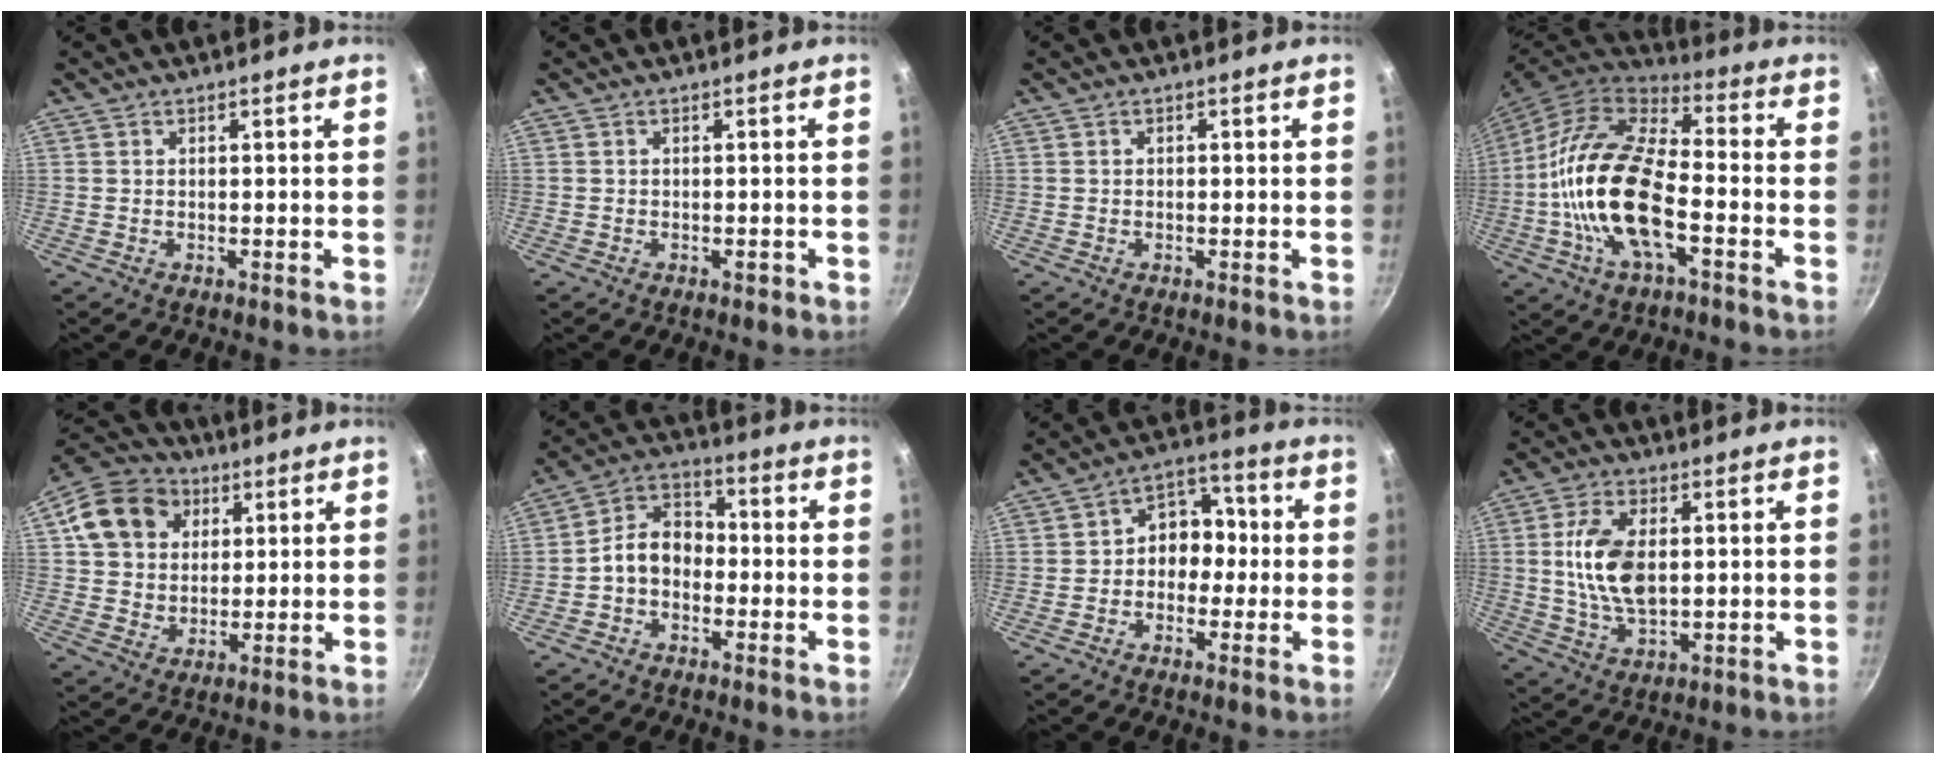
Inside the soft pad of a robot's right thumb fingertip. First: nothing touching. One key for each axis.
{"total": 0.7, "fx": -0.4, "fy": 0.4, "fz": 0.4, "tx": -0.001, "ty": 0.003, "tz": -0.007}
{"total": 0.0}
{"total": 20.0, "fx": -4.3, "fy": 9.0, "fz": 17.3, "tx": -0.344, "ty": 0.029, "tz": -0.082}
{"total": 14.1, "fx": 4.3, "fy": 11.7, "fz": 6.6, "tx": -0.098, "ty": 0.004, "tz": 0.071}
{"total": 8.8, "fx": -1.7, "fy": 6.5, "fz": 5.6, "tx": -0.079, "ty": 0.037, "tz": -0.048}
{"total": 8.8, "fx": -0.5, "fy": 6.7, "fz": 5.7, "tx": -0.039, "ty": 0.036, "tz": -0.022}
{"total": 11.5, "fx": 1.2, "fy": 6.2, "fz": 9.6, "tx": -0.186, "ty": -0.005, "tz": 0.026}